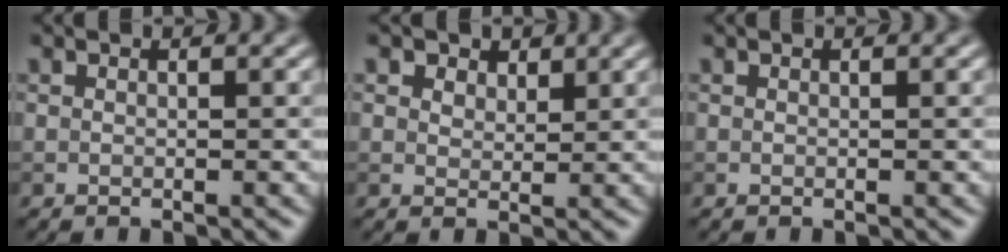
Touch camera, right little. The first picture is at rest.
{"total": 3.5, "force": [2.4, 2.1, 1.4], "torque": [-0.037, 0.000, 0.031]}
{"total": 0.0}